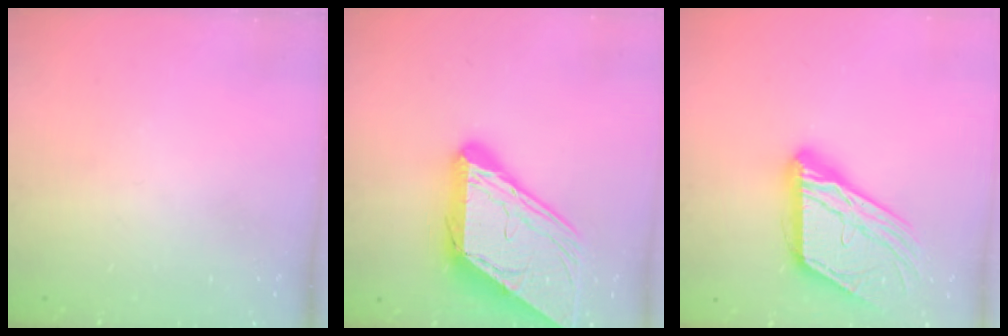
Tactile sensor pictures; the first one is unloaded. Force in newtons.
{"total": 23.4, "press": 23.3, "slide": 2.5}
{"total": 17.4, "press": 17.3, "slide": 1.9}